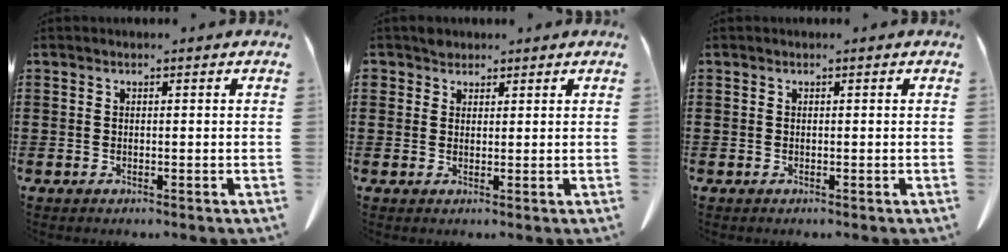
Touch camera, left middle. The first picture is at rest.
{"total": 1.9, "force": [1.7, 1.0, -0.1], "torque": [-0.004, 0.003, 0.034]}
{"total": 0.0}